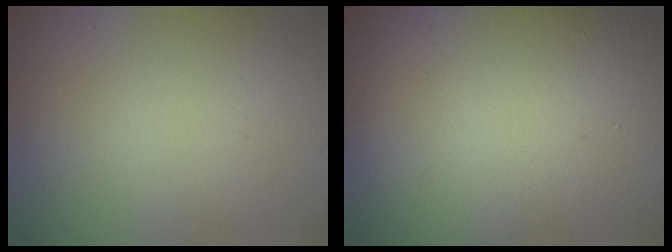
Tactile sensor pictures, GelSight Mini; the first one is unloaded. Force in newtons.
{"total": 22.5, "press": 22.5, "slide": 1.0}